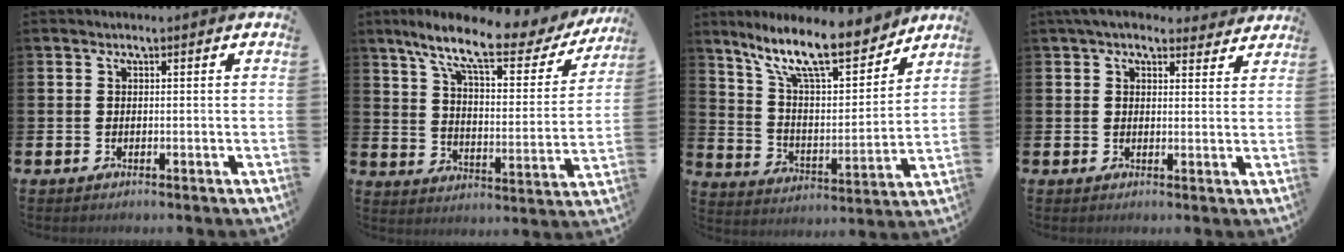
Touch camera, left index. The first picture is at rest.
{"total": 10.4, "force": [8.0, 2.5, 6.2], "torque": [-0.139, -0.044, 0.129]}
{"total": 13.7, "force": [10.9, 3.5, 7.6], "torque": [-0.162, -0.059, 0.190]}
{"total": 5.2, "force": [4.6, 1.8, 1.4], "torque": [-0.030, -0.018, 0.084]}